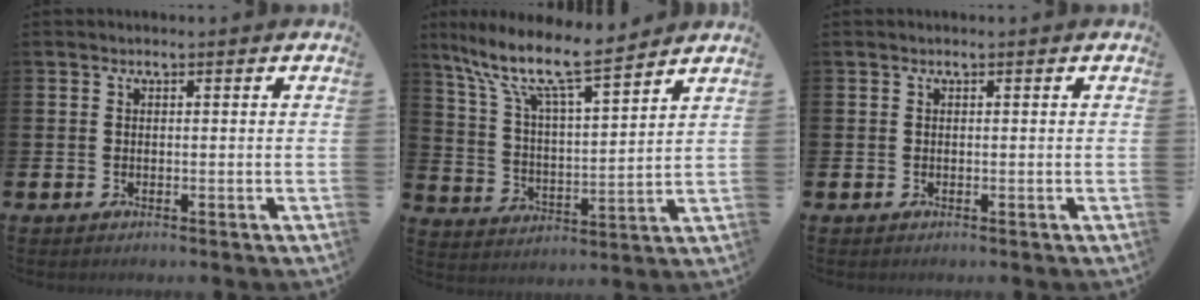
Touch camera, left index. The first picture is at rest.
{"total": 10.6, "force": [9.0, 1.7, 5.4], "torque": [-0.130, -0.056, 0.150]}
{"total": 0.0}